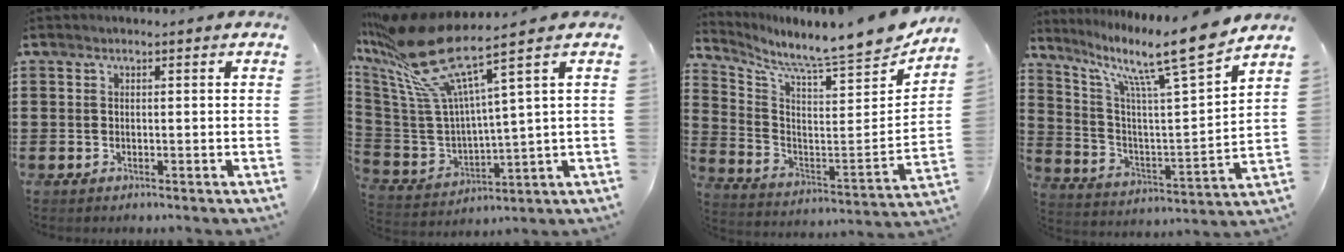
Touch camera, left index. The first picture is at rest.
{"total": 13.9, "force": [9.1, 2.7, 10.0], "torque": [-0.245, -0.053, 0.150]}
{"total": 7.5, "force": [7.2, -0.8, 2.0], "torque": [-0.065, -0.087, 0.111]}
{"total": 13.2, "force": [10.6, 0.8, 7.8], "torque": [-0.167, -0.071, 0.166]}